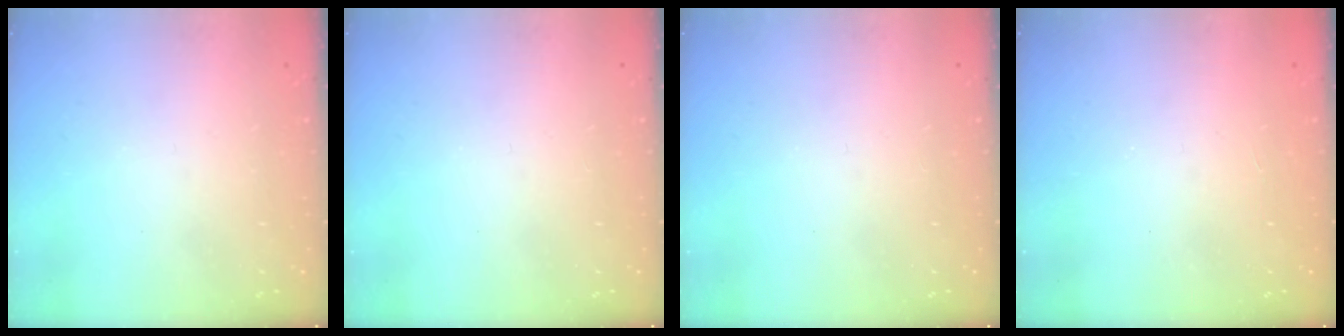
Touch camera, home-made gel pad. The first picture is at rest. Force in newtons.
{"total": 0.0}
{"total": 0.0}
{"total": 1.0, "press": 1.0, "slide": 0.1}